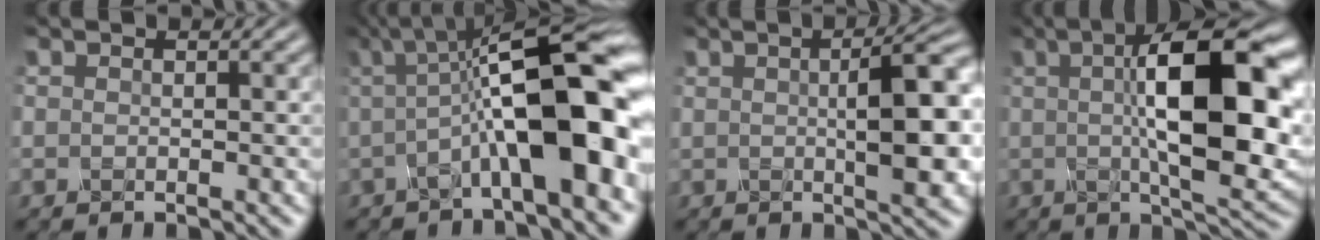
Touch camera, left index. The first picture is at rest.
{"total": 12.1, "force": [-0.3, 3.1, 11.7], "torque": [-0.174, 0.024, -0.013]}
{"total": 7.8, "force": [0.8, 1.9, 7.5], "torque": [-0.093, 0.012, 0.009]}
{"total": 13.8, "force": [1.6, 4.2, 13.0], "torque": [-0.186, 0.009, 0.022]}